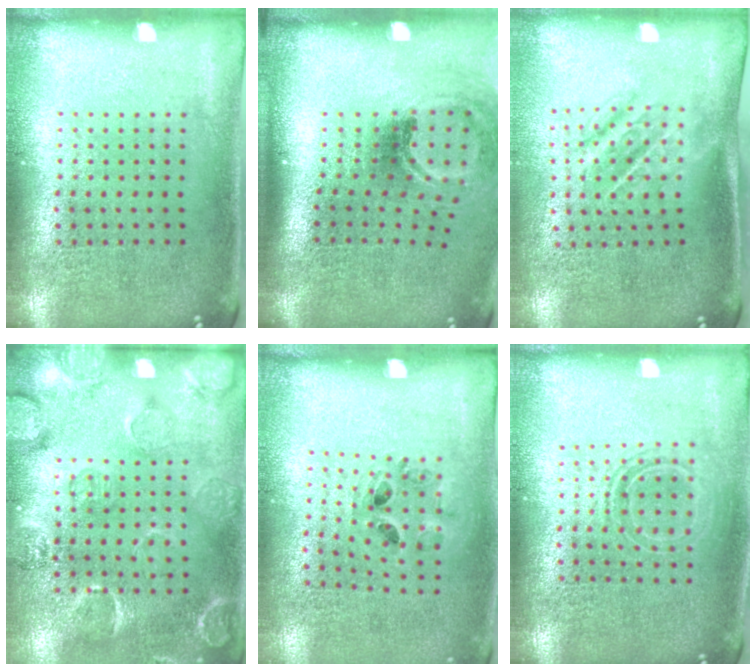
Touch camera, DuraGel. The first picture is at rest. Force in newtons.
{"total": 2.0, "press": 1.3, "slide": 1.6}
{"total": 1.7, "press": 1.3, "slide": 1.1}
{"total": 2.8, "press": 1.9, "slide": 2.1}
{"total": 0.9, "press": 0.8, "slide": 0.3}
{"total": 1.5, "press": 1.2, "slide": 0.9}